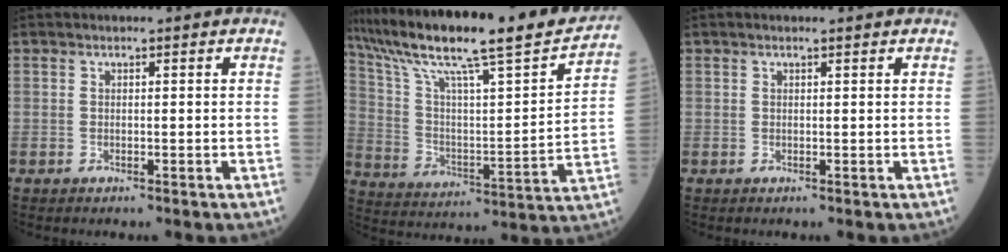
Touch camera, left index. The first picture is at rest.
{"total": 24.5, "force": [20.4, 1.5, 13.5], "torque": [-0.237, -0.018, 0.312]}
{"total": 0.0}